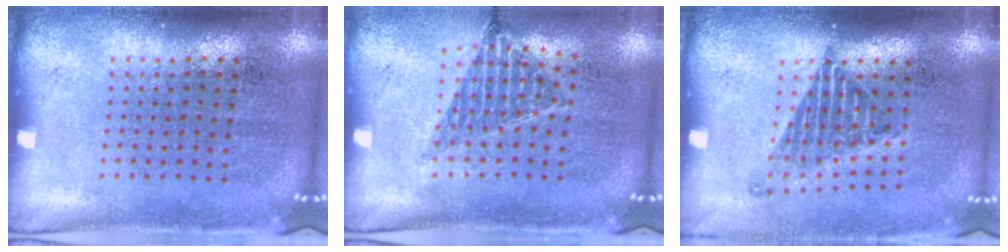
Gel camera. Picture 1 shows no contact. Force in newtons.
{"total": 0.8, "press": 0.8, "slide": 0.1}
{"total": 1.3, "press": 1.1, "slide": 0.8}